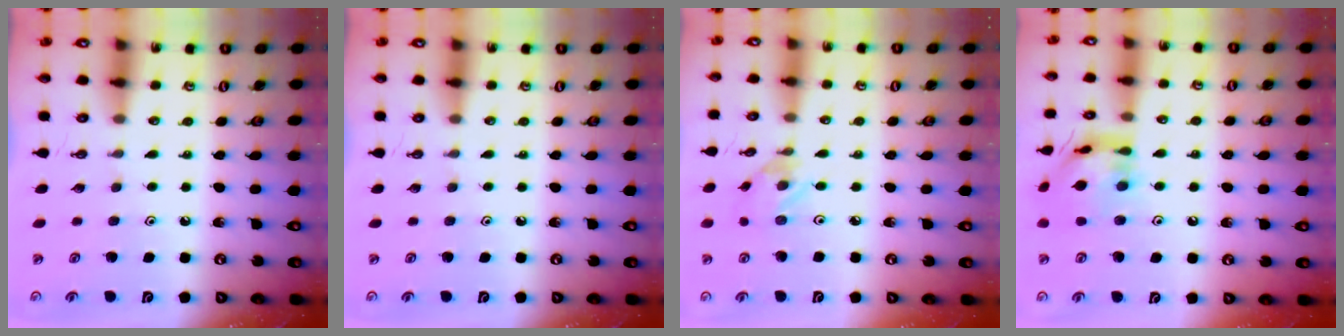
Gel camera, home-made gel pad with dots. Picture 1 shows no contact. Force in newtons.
{"total": 0.0}
{"total": 2.1, "press": 2.1, "slide": 0.1}
{"total": 14.1, "press": 14.0, "slide": 1.4}